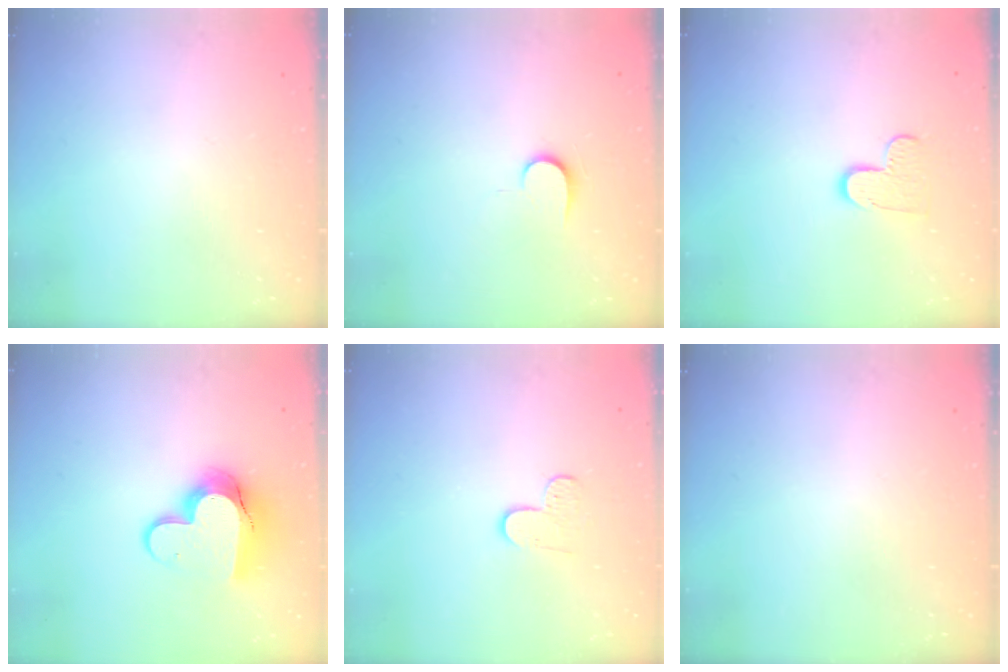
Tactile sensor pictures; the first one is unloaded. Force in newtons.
{"total": 6.9, "press": 6.9, "slide": 0.8}
{"total": 6.3, "press": 6.3, "slide": 0.4}
{"total": 11.8, "press": 11.8, "slide": 1.0}
{"total": 3.5, "press": 3.5, "slide": 0.4}
{"total": 0.0}